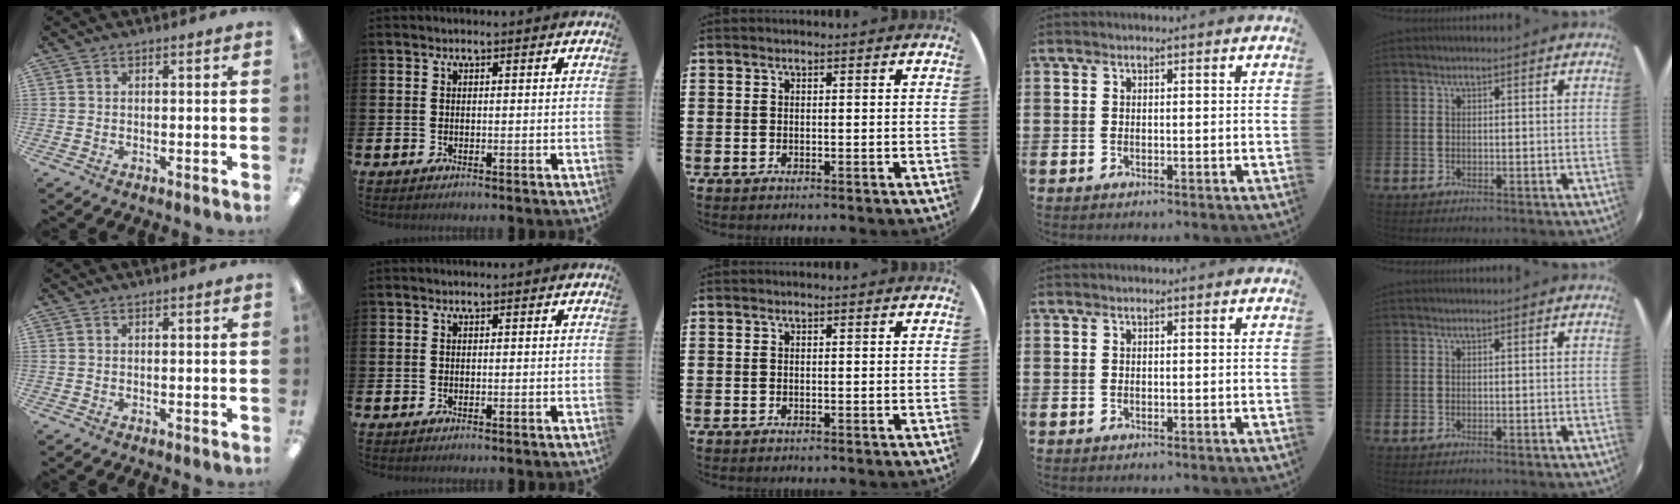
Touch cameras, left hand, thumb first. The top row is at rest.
{}